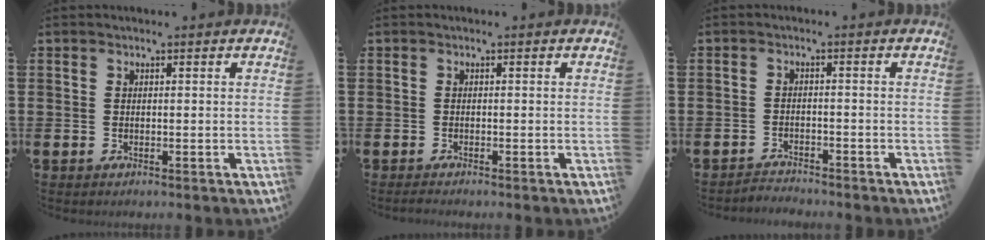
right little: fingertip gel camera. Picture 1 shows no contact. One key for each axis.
{"total": 0.5, "fx": -0.4, "fy": 0.0, "fz": 0.3, "tx": -0.005, "ty": -0.003, "tz": -0.009}
{"total": 2.0, "fx": -1.9, "fy": 0.0, "fz": -0.3, "tx": -0.001, "ty": 0.004, "tz": -0.043}